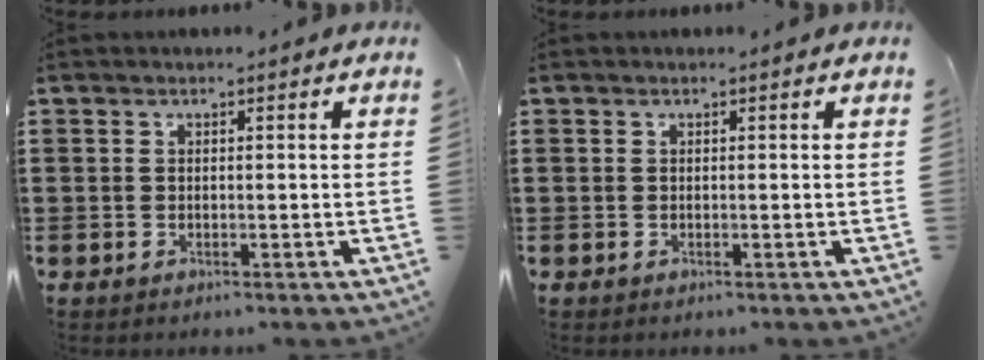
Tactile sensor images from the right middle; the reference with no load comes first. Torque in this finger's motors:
{"motor_torque": [1.01, -1.13, 0.00, 0.00]}